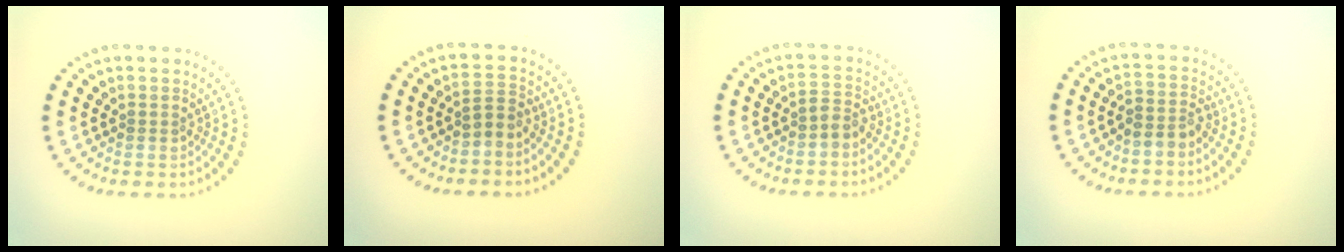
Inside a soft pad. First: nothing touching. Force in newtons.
{"total": 1.8, "press": 1.3, "slide": 1.2}
{"total": 1.5, "press": 1.2, "slide": 0.9}
{"total": 2.3, "press": 1.9, "slide": 1.4}